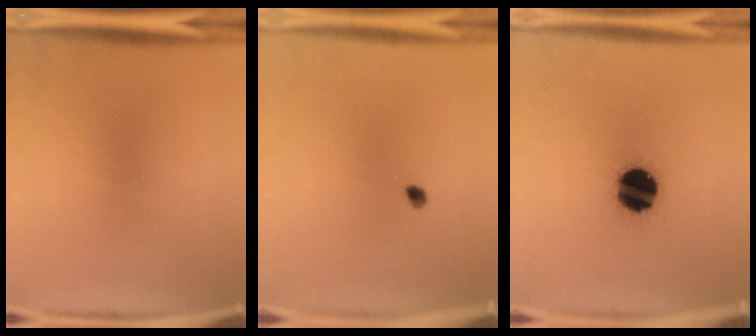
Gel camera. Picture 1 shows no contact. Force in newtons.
{"total": 1.2}
{"total": 15.4}